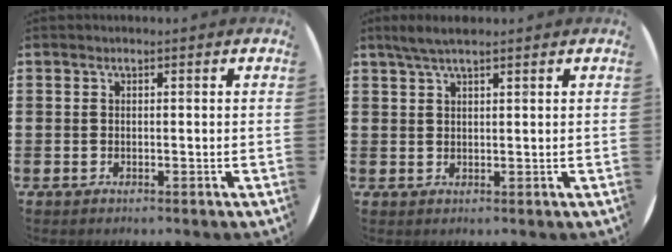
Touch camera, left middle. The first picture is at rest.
{"total": 2.8, "force": [2.2, 0.3, 1.7], "torque": [-0.036, 0.004, 0.039]}